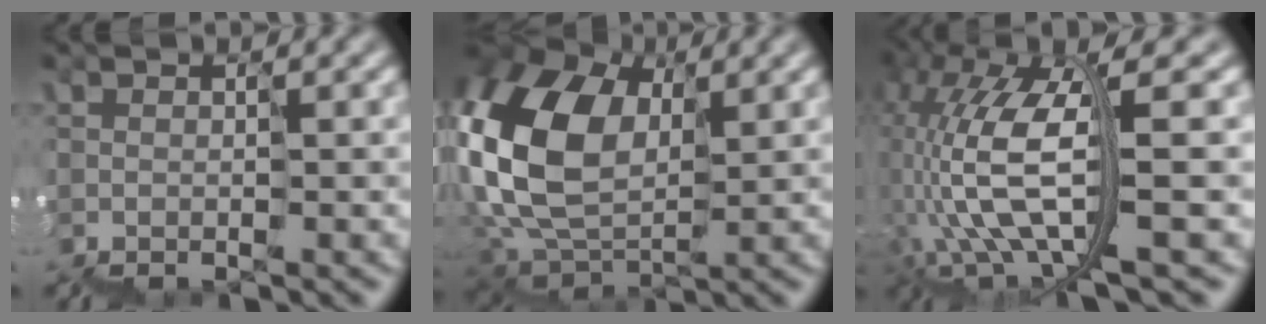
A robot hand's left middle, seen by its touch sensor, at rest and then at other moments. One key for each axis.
{"total": 9.2, "fx": 2.5, "fy": 6.8, "fz": 5.7, "tx": -0.162, "ty": 0.026, "tz": 0.039}
{"total": 7.5, "fx": -0.2, "fy": 2.9, "fz": 6.9, "tx": -0.174, "ty": 0.008, "tz": -0.008}